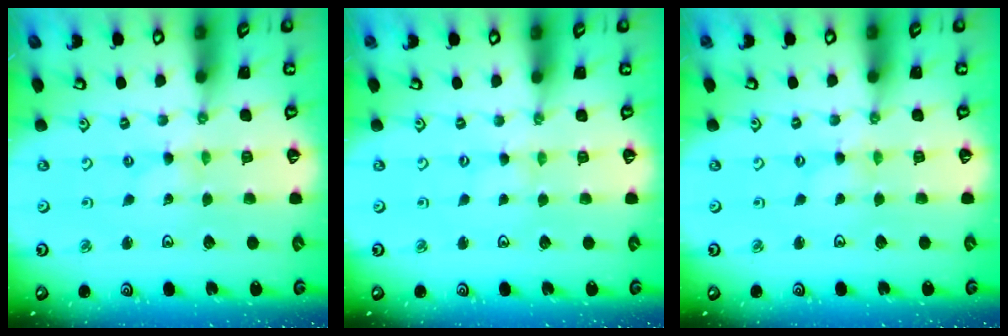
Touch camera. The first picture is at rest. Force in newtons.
{"total": 0.0}
{"total": 0.0}